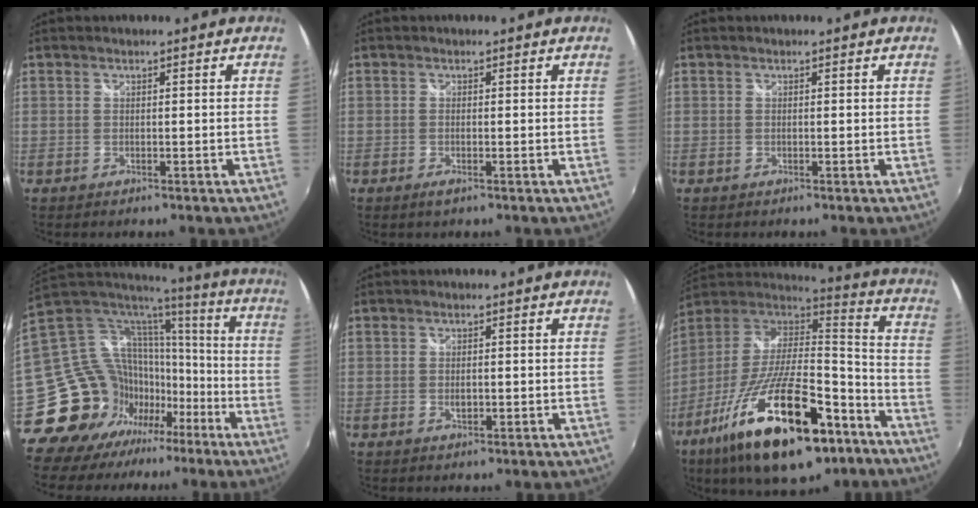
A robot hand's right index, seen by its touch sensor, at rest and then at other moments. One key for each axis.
{"total": 1.2, "fx": -0.5, "fy": 0.2, "fz": 1.0, "tx": -0.021, "ty": -0.001, "tz": -0.009}
{"total": 0.0}
{"total": 20.1, "fx": -12.3, "fy": 14.5, "fz": 6.6, "tx": -0.152, "ty": 0.042, "tz": -0.209}
{"total": 1.5, "fx": -0.1, "fy": 0.9, "fz": 1.2, "tx": -0.021, "ty": 0.002, "tz": 0.000}
{"total": 29.7, "fx": -16.5, "fy": 10.8, "fz": 22.2, "tx": -0.398, "ty": -0.031, "tz": -0.263}